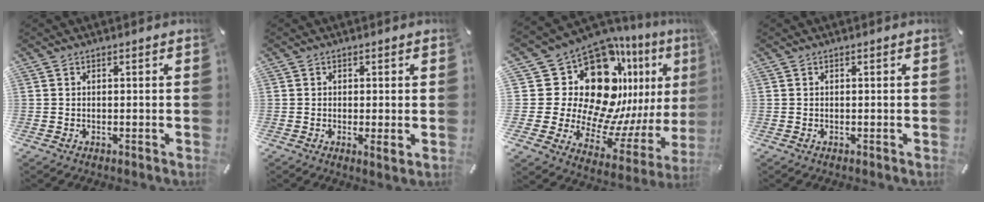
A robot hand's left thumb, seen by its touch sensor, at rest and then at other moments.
{"total": 1.8, "force": [-0.1, 0.6, 1.7], "torque": [-0.030, -0.003, 0.000]}
{"total": 26.1, "force": [11.6, 16.3, 16.8], "torque": [-0.277, -0.140, 0.234]}
{"total": 0.0}